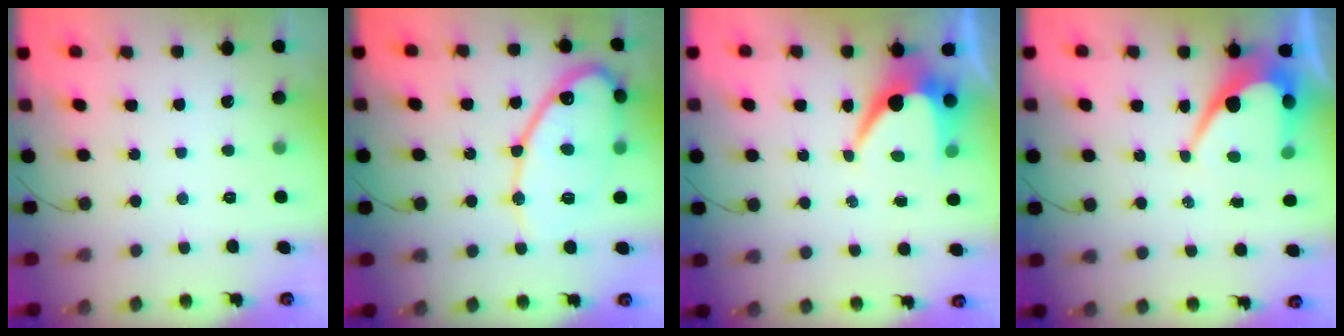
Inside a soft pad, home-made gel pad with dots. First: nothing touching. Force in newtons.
{"total": 18.4, "press": 18.3, "slide": 1.4}
{"total": 7.2, "press": 7.2, "slide": 0.6}
{"total": 10.2, "press": 10.2, "slide": 0.9}